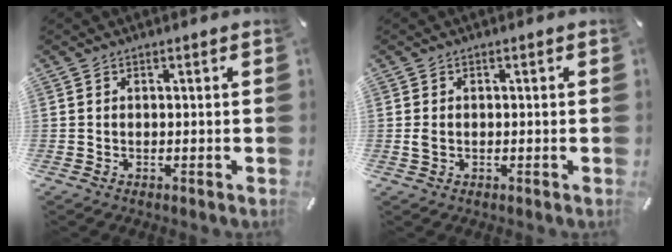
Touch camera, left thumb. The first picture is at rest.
{"total": 1.8, "force": [-0.3, 1.2, 1.2], "torque": [-0.023, 0.004, -0.006]}